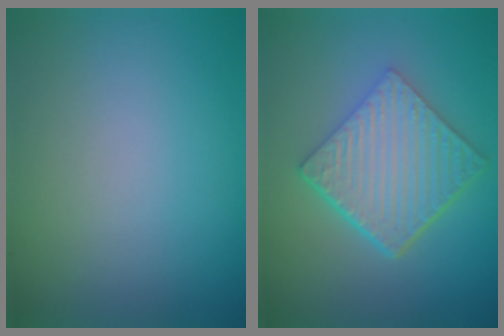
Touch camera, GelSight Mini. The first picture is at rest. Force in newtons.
{"total": 6.7, "press": 4.8, "slide": 4.7}